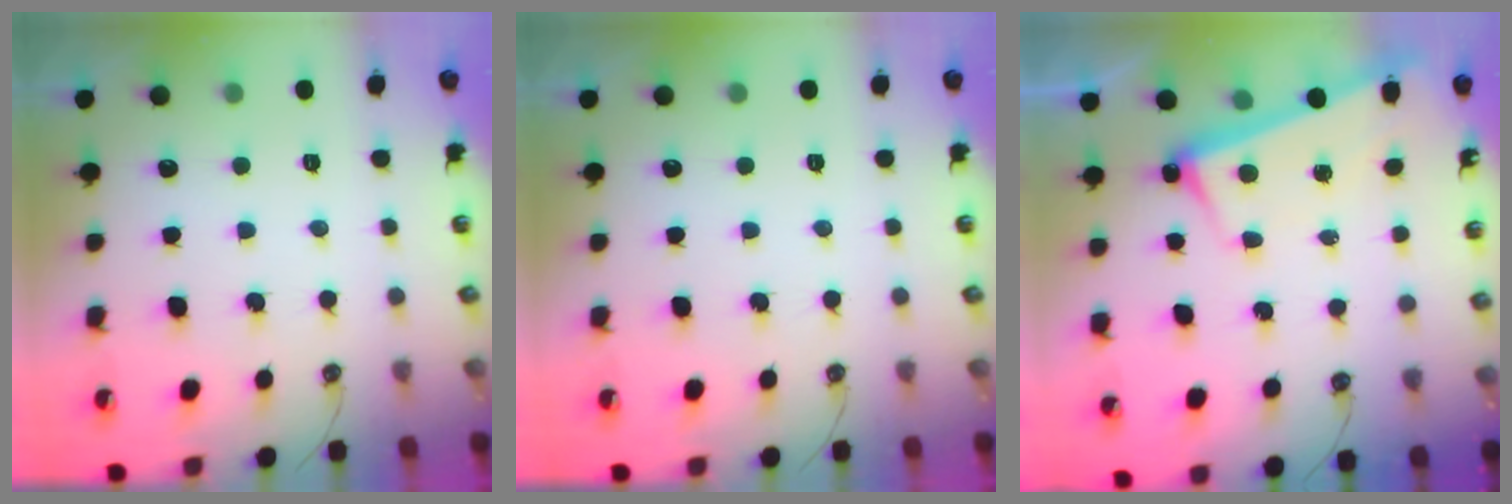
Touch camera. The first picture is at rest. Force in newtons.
{"total": 0.0}
{"total": 3.5, "press": 3.4, "slide": 0.9}